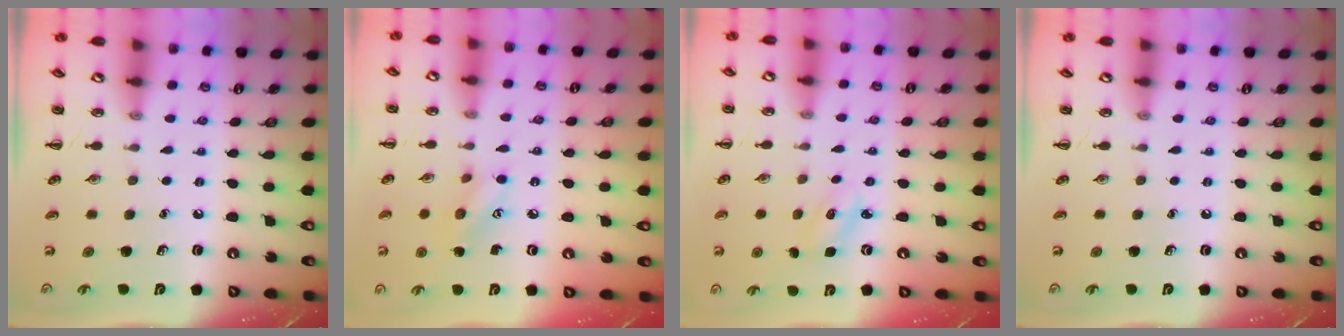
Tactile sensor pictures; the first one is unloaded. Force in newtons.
{"total": 6.5, "press": 6.3, "slide": 1.3}
{"total": 3.5, "press": 3.3, "slide": 1.1}
{"total": 0.0}